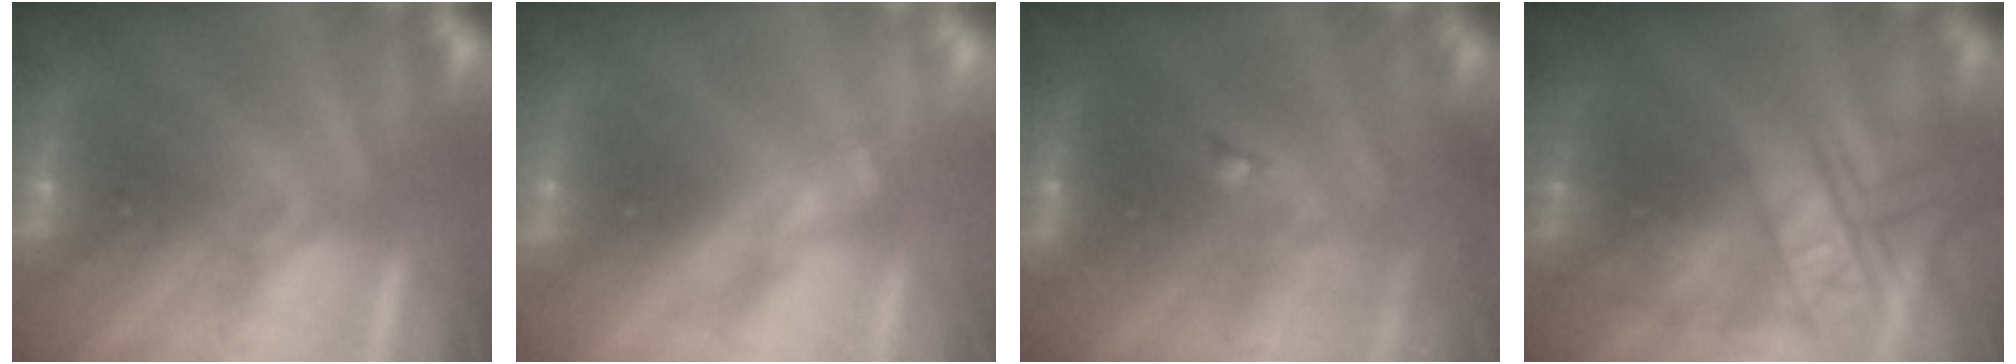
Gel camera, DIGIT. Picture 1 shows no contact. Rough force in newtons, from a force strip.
{"total": 2.7}
{"total": 4.4}
{"total": 2.5}